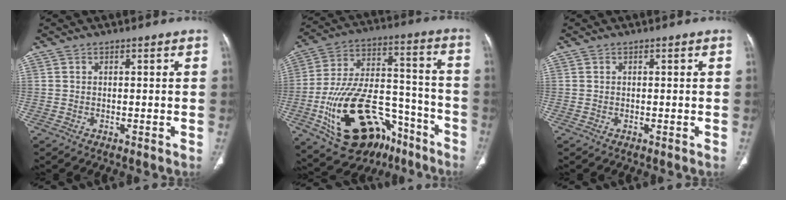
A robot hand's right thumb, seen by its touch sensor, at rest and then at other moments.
{"total": 26.5, "force": [-12.7, 14.9, 17.9], "torque": [-0.336, 0.074, -0.196]}
{"total": 0.0}